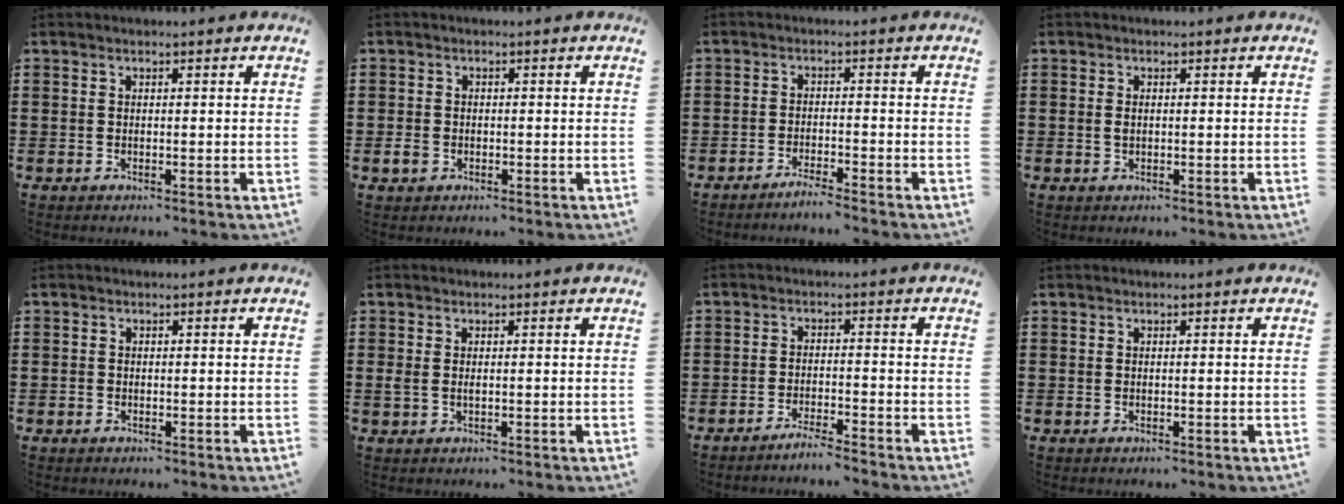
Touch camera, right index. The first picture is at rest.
{"total": 1.8, "force": [-0.8, 1.3, 0.8], "torque": [-0.024, -0.002, -0.020]}
{"total": 2.2, "force": [-2.1, -0.3, 0.5], "torque": [-0.009, 0.004, -0.042]}
{"total": 1.1, "force": [0.0, 0.6, 0.9], "torque": [-0.020, 0.001, -0.001]}
{"total": 0.7, "force": [-0.5, 0.6, 0.1], "torque": [-0.003, 0.002, -0.010]}
{"total": 1.1, "force": [0.1, 0.5, 1.0], "torque": [-0.021, 0.003, 0.000]}
{"total": 2.6, "force": [-2.5, -0.3, 0.6], "torque": [-0.010, 0.003, -0.051]}
{"total": 0.0}